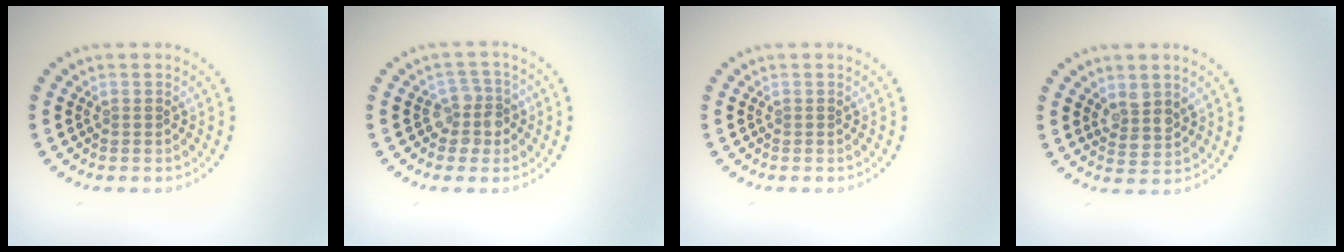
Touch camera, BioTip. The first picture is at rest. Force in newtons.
{"total": 2.5, "press": 2.1, "slide": 1.3}
{"total": 0.0}
{"total": 2.4, "press": 2.1, "slide": 1.2}